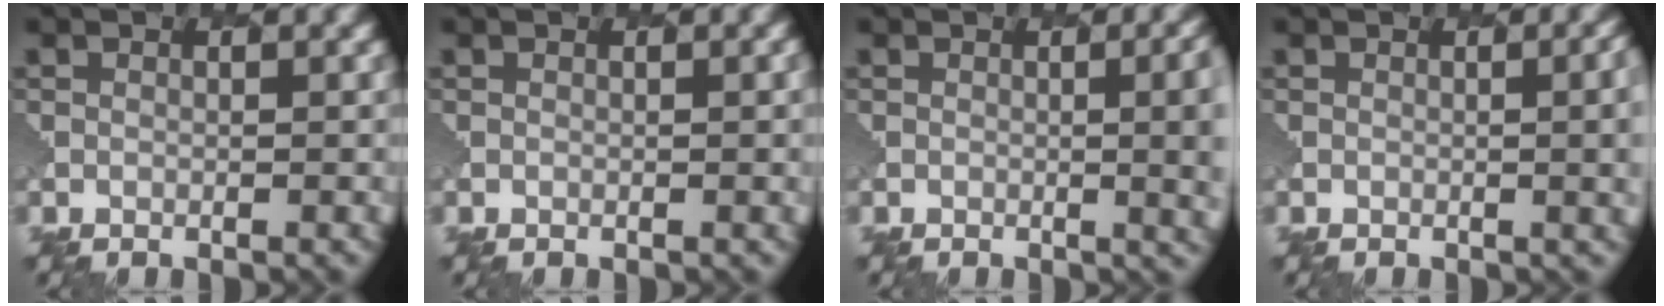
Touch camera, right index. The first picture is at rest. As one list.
[{"total": 1.3, "force": [0.2, 0.5, 1.2], "torque": [-0.003, 0.004, 0.002]}, {"total": 7.4, "force": [0.2, 3.5, 6.5], "torque": [-0.034, 0.005, -0.002]}, {"total": 5.7, "force": [0.3, 2.5, 5.1], "torque": [-0.029, 0.005, 0.000]}]